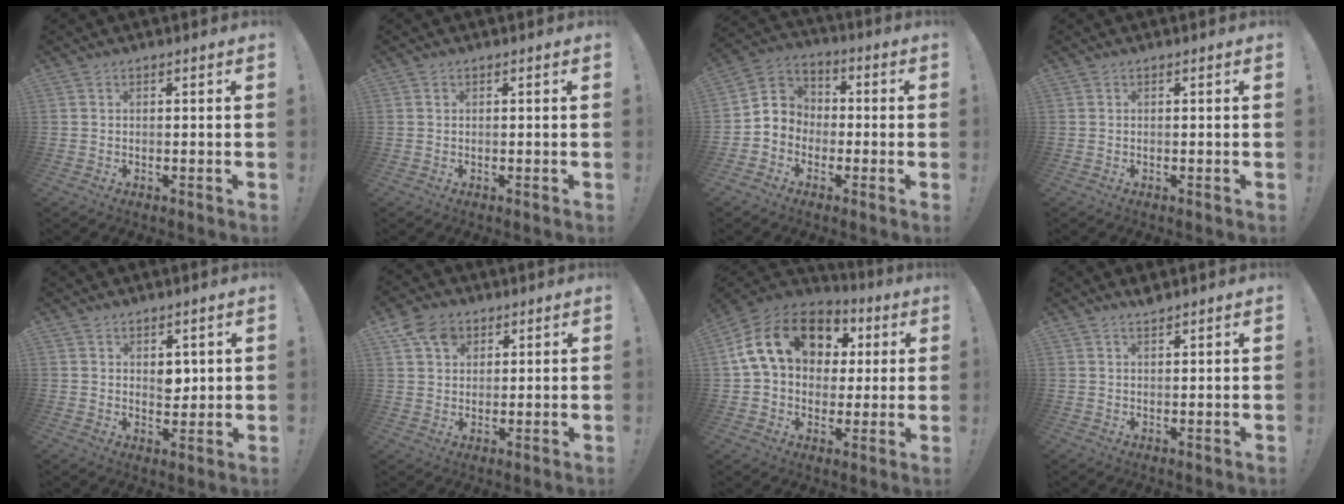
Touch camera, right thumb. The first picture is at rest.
{"total": 0.0}
{"total": 6.7, "force": [-2.6, 6.1, 1.0], "torque": [-0.011, 0.018, -0.040]}
{"total": 0.0}
{"total": 4.5, "force": [2.1, 3.4, 2.2], "torque": [-0.028, -0.010, 0.036]}
{"total": 8.6, "force": [4.3, 6.6, 3.6], "torque": [-0.055, -0.015, 0.086]}
{"total": 19.8, "force": [6.7, 14.1, 12.1], "torque": [-0.205, -0.007, 0.129]}
{"total": 2.0, "force": [1.8, 0.3, 0.7], "torque": [-0.015, -0.009, 0.034]}